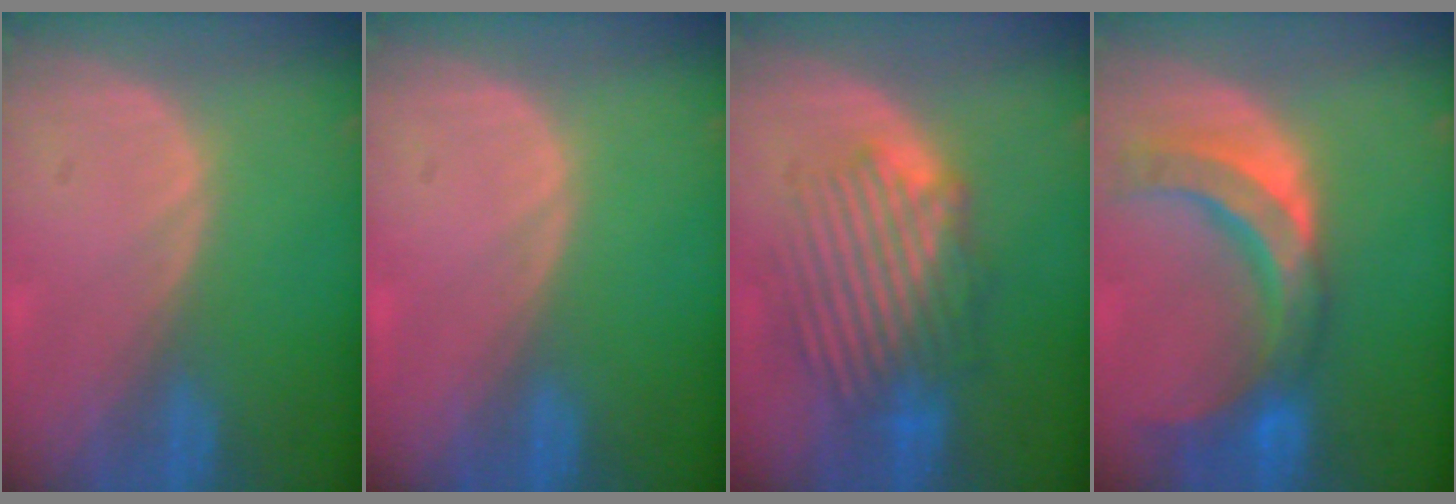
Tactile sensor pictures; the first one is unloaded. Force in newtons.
{"total": 0.0}
{"total": 8.8, "press": 8.4, "slide": 2.6}
{"total": 10.6, "press": 9.3, "slide": 5.1}